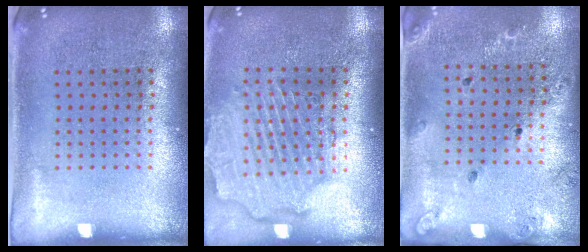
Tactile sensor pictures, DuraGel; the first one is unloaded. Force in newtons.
{"total": 2.6, "press": 2.2, "slide": 1.3}
{"total": 1.3, "press": 1.2, "slide": 0.4}